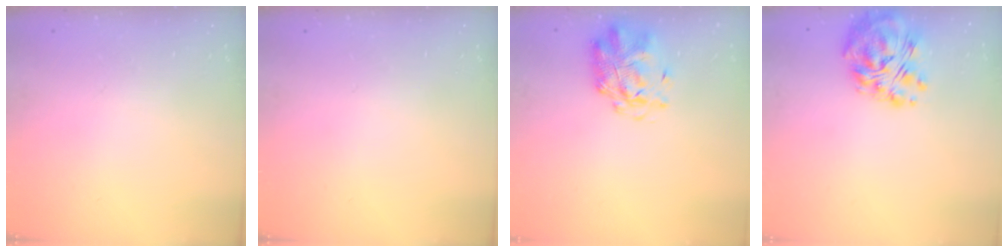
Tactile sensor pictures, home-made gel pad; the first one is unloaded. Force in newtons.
{"total": 0.0}
{"total": 2.8, "press": 2.7, "slide": 0.8}
{"total": 12.4, "press": 11.7, "slide": 4.2}